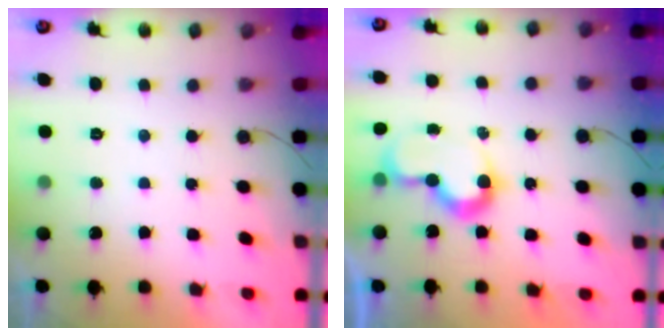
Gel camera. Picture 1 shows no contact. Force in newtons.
{"total": 7.6, "press": 7.6, "slide": 0.3}